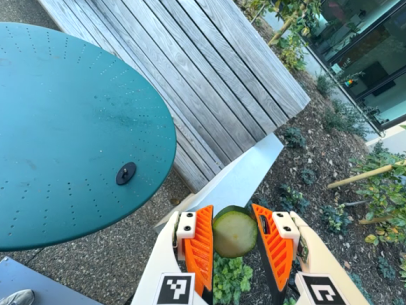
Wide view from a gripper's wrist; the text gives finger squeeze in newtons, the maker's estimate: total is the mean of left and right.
{"total": 14.3, "left": 14.5, "right": 14.0}